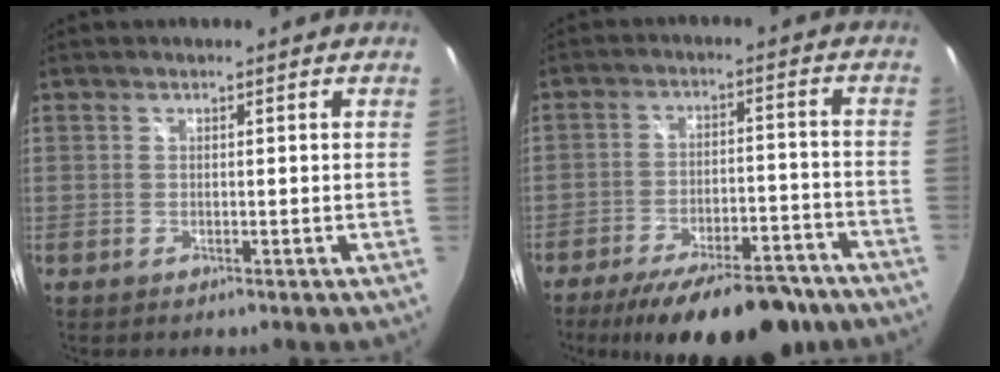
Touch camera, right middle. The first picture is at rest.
{"total": 19.4, "force": [-15.3, 6.0, 10.3], "torque": [-0.178, -0.021, -0.210]}